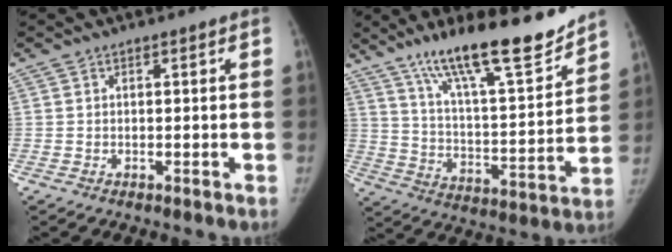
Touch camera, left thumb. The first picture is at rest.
{"total": 21.6, "force": [16.4, 4.1, 13.4], "torque": [-0.191, -0.089, 0.277]}